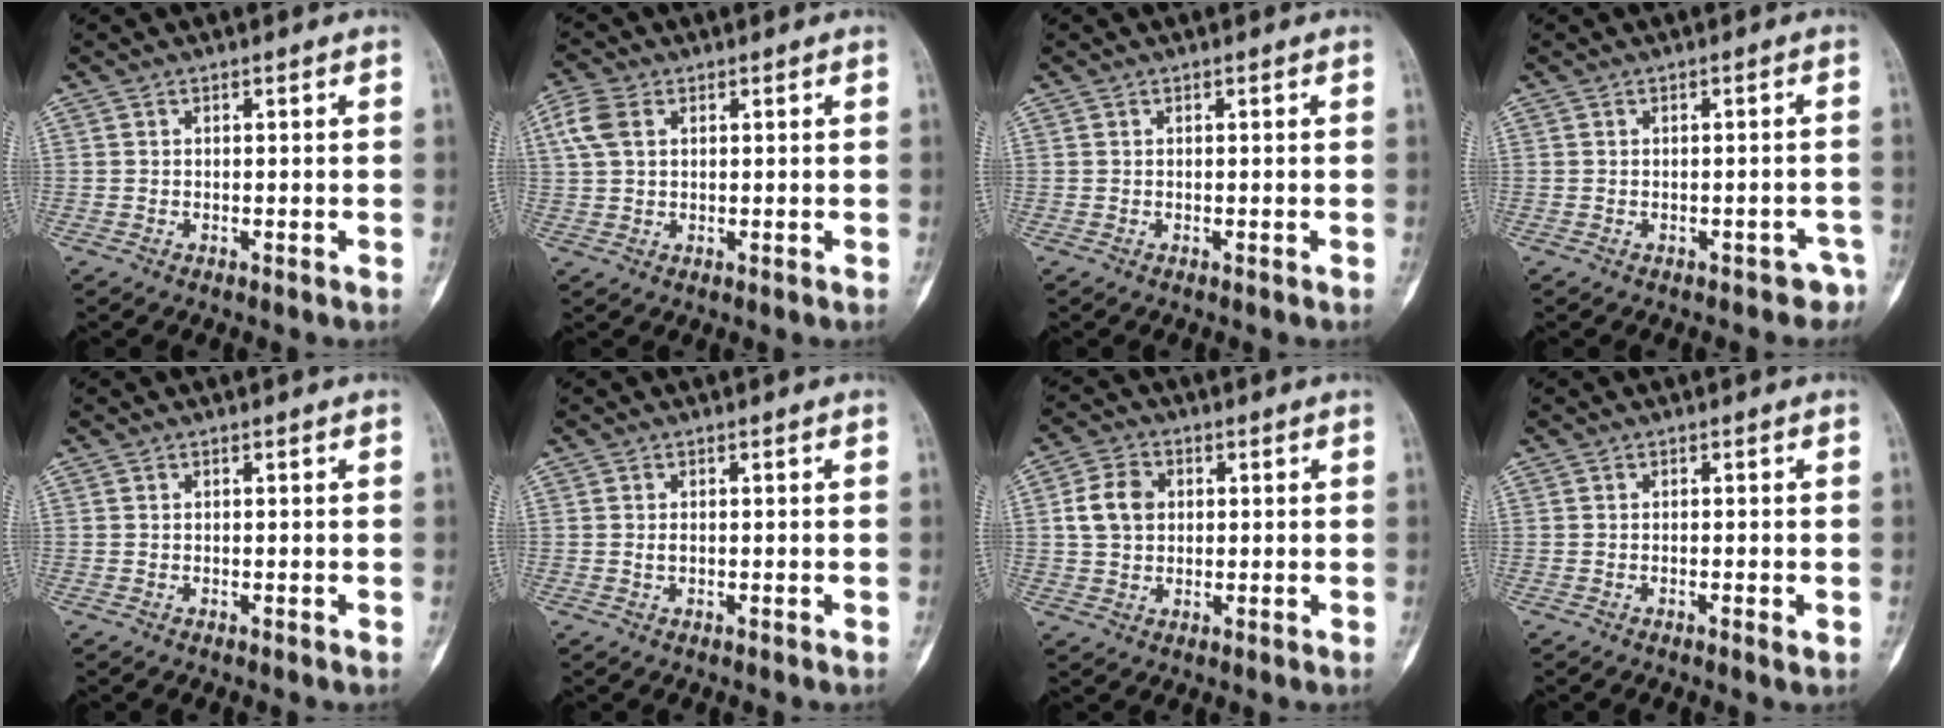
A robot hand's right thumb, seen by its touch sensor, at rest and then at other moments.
{"total": 5.5, "force": [1.9, 3.6, 3.7], "torque": [-0.090, 0.010, 0.036]}
{"total": 0.0}
{"total": 3.2, "force": [-2.2, 2.0, 1.1], "torque": [0.003, 0.023, -0.025]}
{"total": 0.0}
{"total": 0.9, "force": [0.0, 0.6, 0.7], "torque": [-0.014, 0.000, -0.001]}
{"total": 6.8, "force": [1.1, 5.3, 4.1], "torque": [-0.065, 0.007, 0.017]}
{"total": 1.2, "force": [-0.4, 0.3, 1.1], "torque": [-0.019, -0.003, -0.008]}